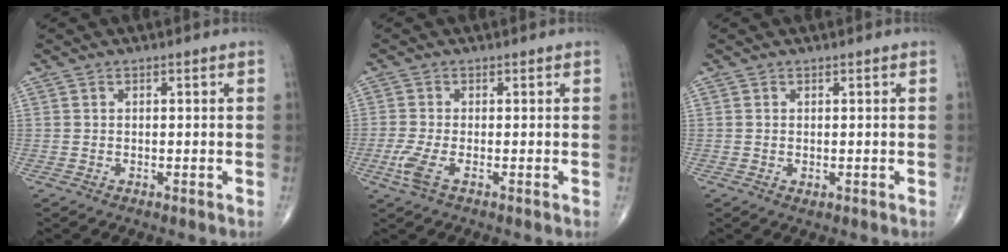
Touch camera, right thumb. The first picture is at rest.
{"total": 3.4, "force": [-1.1, 1.0, 3.1], "torque": [-0.084, -0.001, -0.025]}
{"total": 0.6, "force": [0.0, 0.3, 0.5], "torque": [-0.009, 0.001, 0.003]}